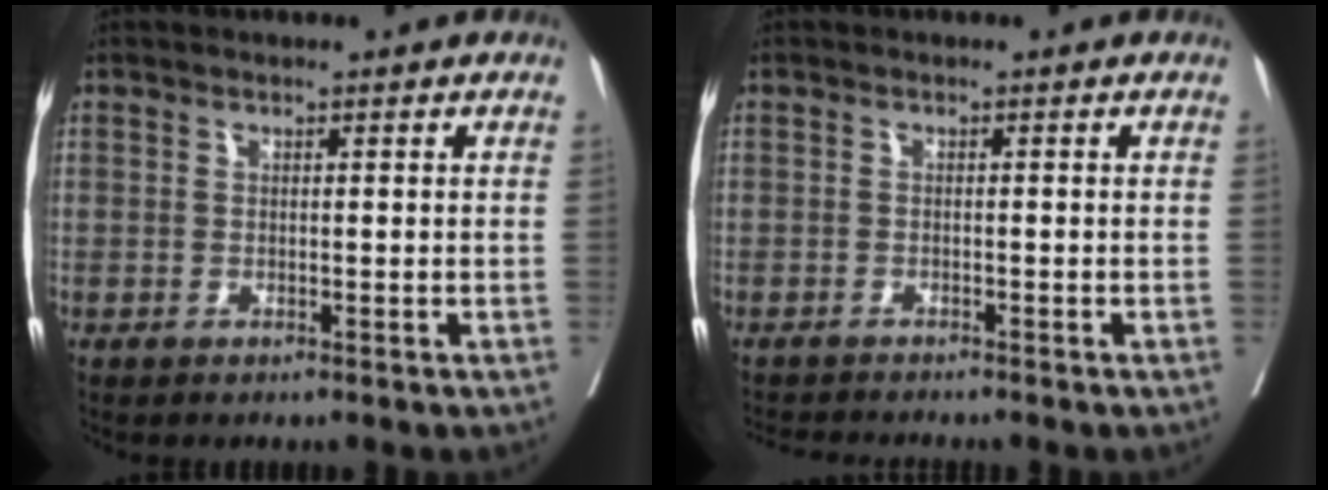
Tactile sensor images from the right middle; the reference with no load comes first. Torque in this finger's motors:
{"motor_torque": [0.01, -0.09, 0.00, 0.01]}